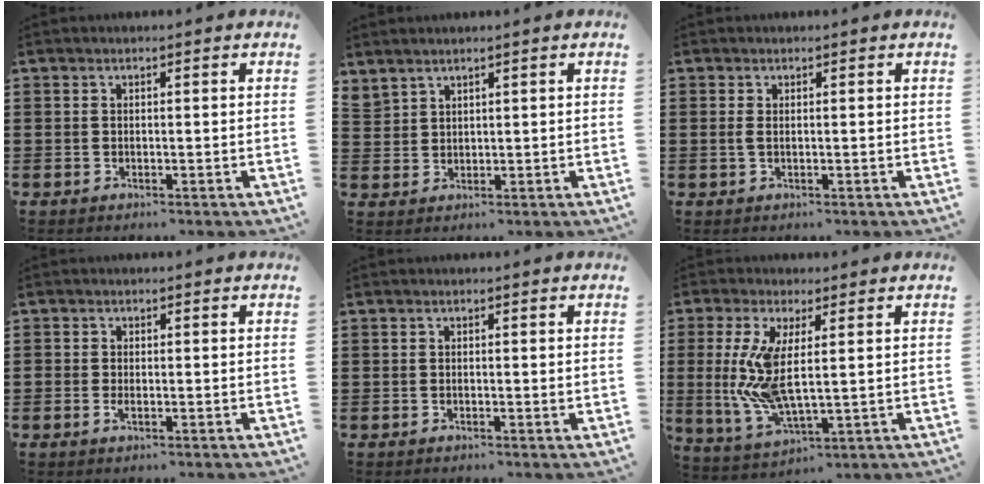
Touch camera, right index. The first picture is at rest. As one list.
[{"total": 2.0, "force": [1.9, 0.6, -0.1], "torque": [-0.004, 0.000, 0.039]}, {"total": 1.0, "force": [0.0, 0.2, 1.0], "torque": [-0.021, 0.000, 0.001]}, {"total": 1.0, "force": [-0.5, 0.4, 0.8], "torque": [-0.016, -0.004, -0.009]}, {"total": 0.0}, {"total": 8.9, "force": [1.3, 2.8, 8.4], "torque": [-0.194, -0.019, 0.021]}]